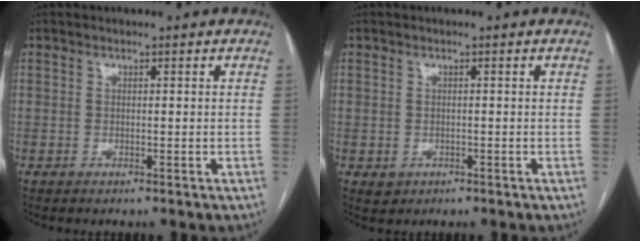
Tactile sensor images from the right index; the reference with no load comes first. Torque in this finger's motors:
{"motor_torque": [-0.10, -0.01, -0.62, -0.13]}